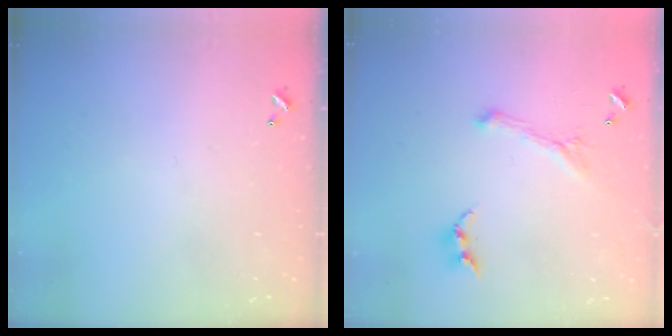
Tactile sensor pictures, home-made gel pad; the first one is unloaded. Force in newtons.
{"total": 1.6, "press": 1.5, "slide": 0.4}